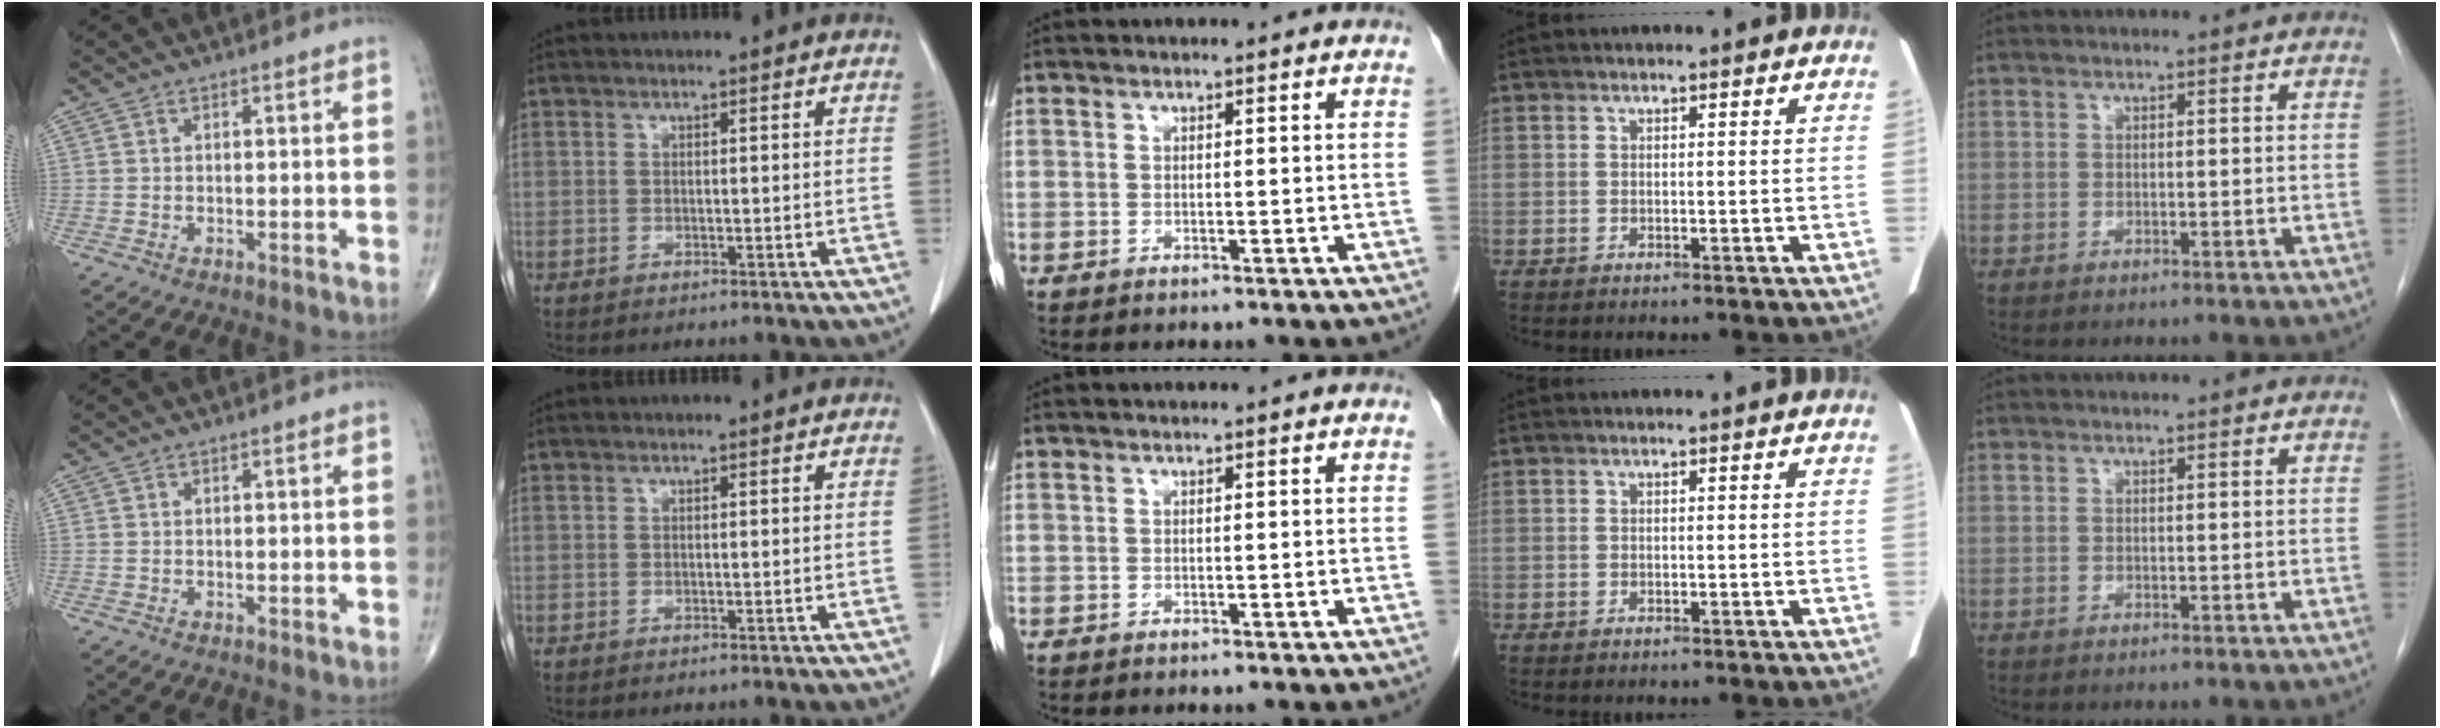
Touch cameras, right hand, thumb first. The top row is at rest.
{}